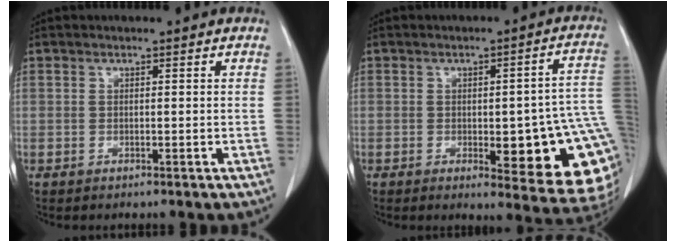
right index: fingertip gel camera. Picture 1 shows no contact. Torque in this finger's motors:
{"motor_torque": [1.85, -0.10, 0.37, 0.08]}